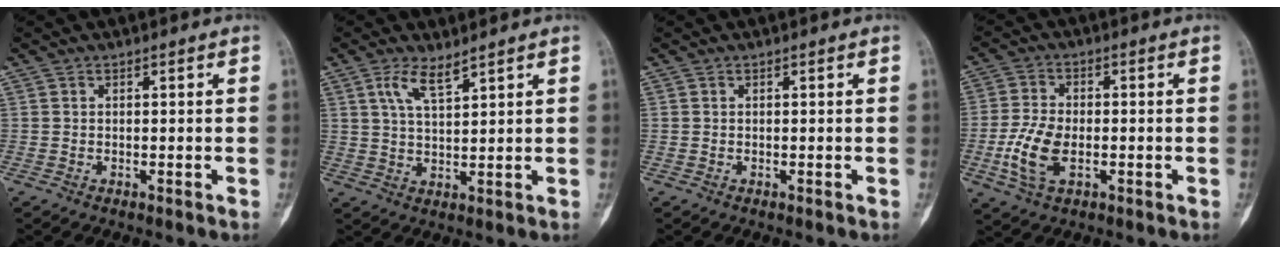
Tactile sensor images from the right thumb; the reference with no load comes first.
{"total": 4.7, "force": [3.1, 1.2, 3.3], "torque": [-0.067, -0.017, 0.066]}
{"total": 0.0}
{"total": 8.5, "force": [-2.1, 4.9, 6.6], "torque": [-0.143, 0.004, -0.041]}